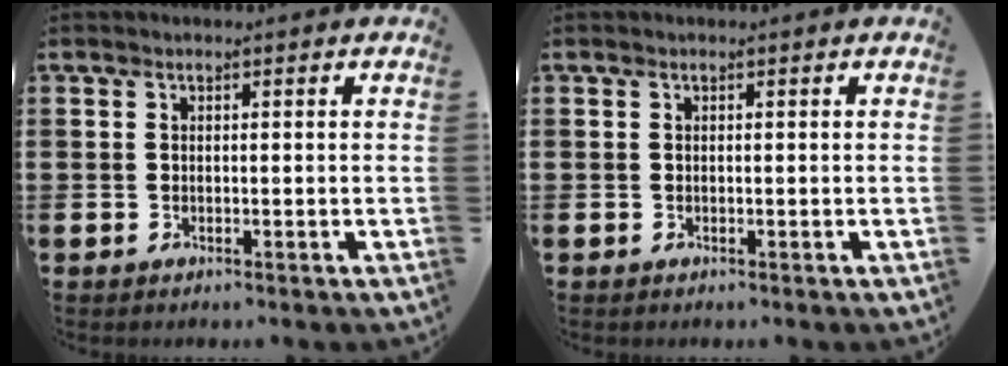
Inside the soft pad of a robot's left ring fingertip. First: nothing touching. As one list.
[{"total": 0.0}]